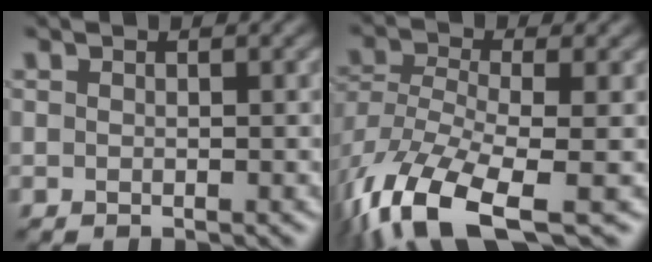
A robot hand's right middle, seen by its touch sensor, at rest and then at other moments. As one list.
[{"total": 11.6, "force": [-6.4, 4.4, 8.6], "torque": [-0.199, -0.027, -0.116]}]